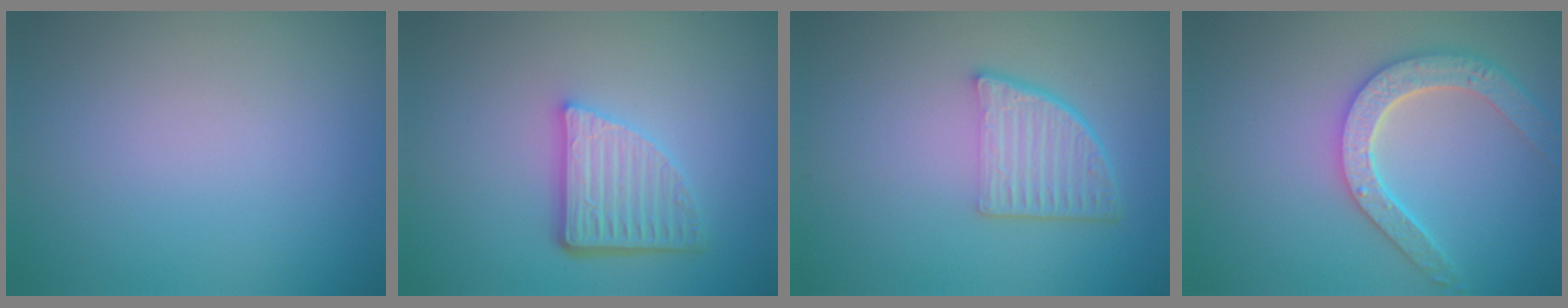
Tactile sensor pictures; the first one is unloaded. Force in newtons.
{"total": 4.9, "press": 3.5, "slide": 3.4}
{"total": 4.5, "press": 3.2, "slide": 3.2}
{"total": 4.7, "press": 4.2, "slide": 2.1}